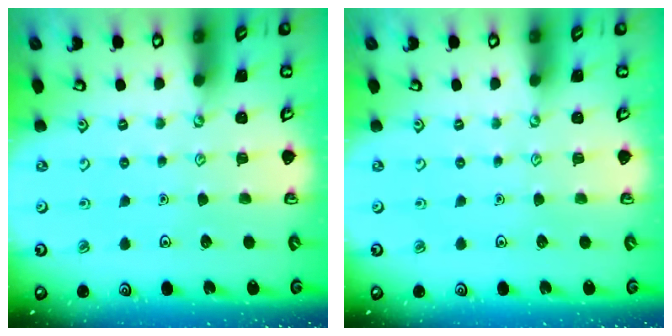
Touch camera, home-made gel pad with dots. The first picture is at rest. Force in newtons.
{"total": 0.0}